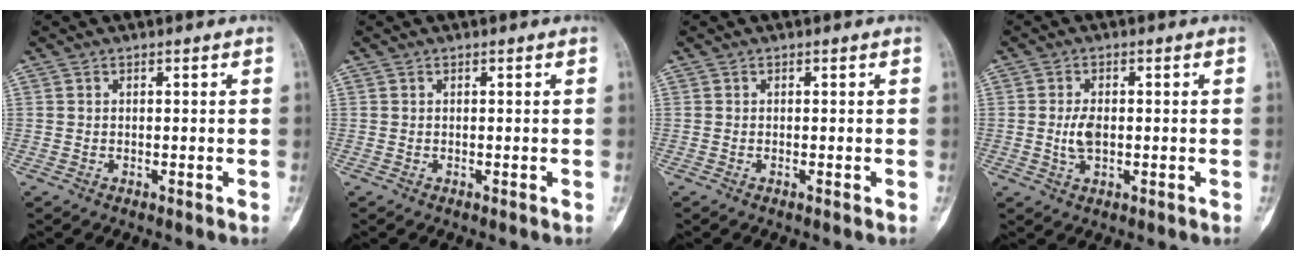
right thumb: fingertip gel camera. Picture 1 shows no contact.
{"total": 0.0}
{"total": 0.0}
{"total": 3.9, "force": [-0.2, 2.2, 3.2], "torque": [-0.062, 0.000, -0.003]}